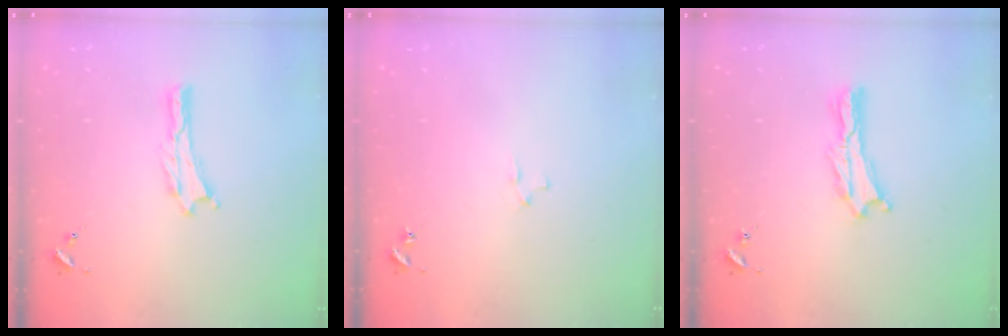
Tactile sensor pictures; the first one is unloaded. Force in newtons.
{"total": 1.9, "press": 1.9, "slide": 0.2}
{"total": 1.2, "press": 1.1, "slide": 0.3}